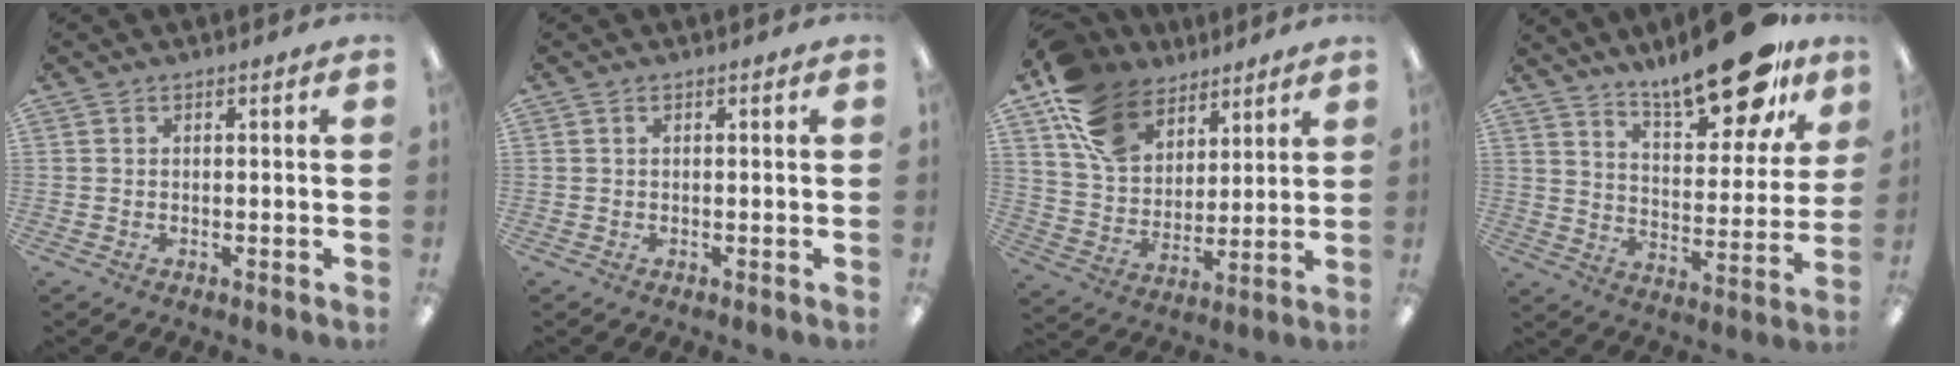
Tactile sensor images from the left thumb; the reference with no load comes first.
{"total": 0.0}
{"total": 15.3, "force": [10.0, 10.0, 5.9], "torque": [-0.119, -0.046, 0.197]}
{"total": 19.7, "force": [15.4, 6.3, 10.5], "torque": [-0.152, -0.099, 0.257]}